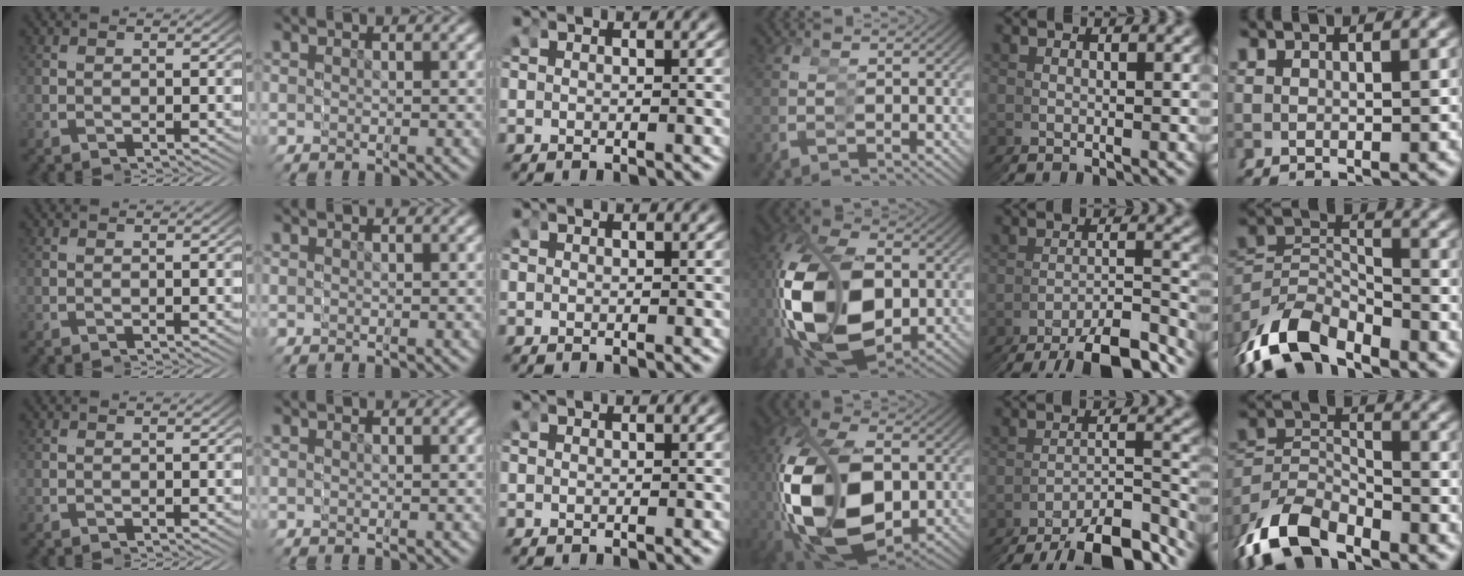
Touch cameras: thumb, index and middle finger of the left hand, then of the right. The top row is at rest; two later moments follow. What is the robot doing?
{"motion": "grasp_and_lifting", "object": "markers"}